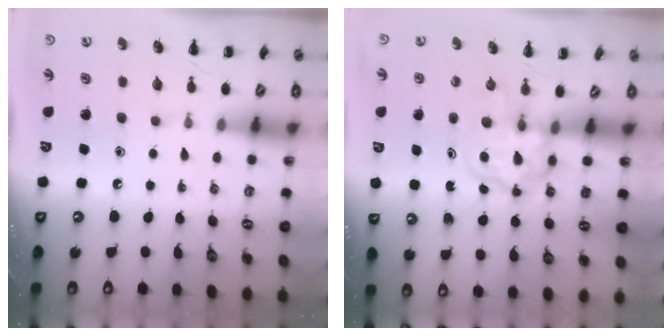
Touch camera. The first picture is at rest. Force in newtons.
{"total": 3.8, "press": 3.7, "slide": 0.4}